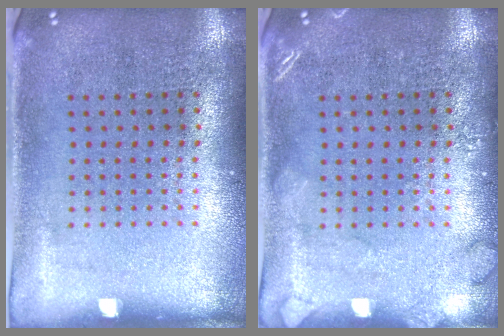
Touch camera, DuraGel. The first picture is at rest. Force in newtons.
{"total": 1.7, "press": 1.6, "slide": 0.3}